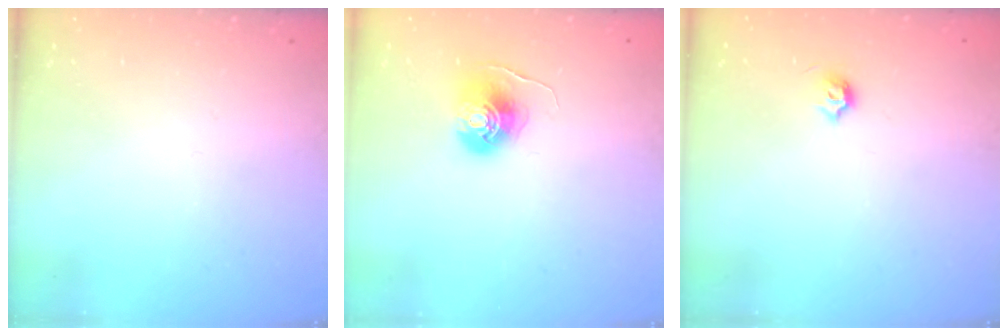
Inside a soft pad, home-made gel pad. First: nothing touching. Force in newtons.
{"total": 7.7, "press": 7.7, "slide": 0.4}
{"total": 3.9, "press": 3.8, "slide": 0.7}